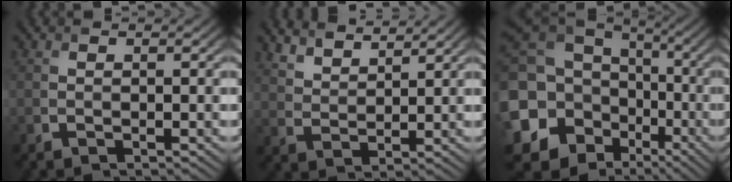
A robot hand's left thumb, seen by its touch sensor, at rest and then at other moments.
{"total": 5.9, "force": [5.1, 1.8, 2.3], "torque": [-0.061, -0.012, 0.119]}
{"total": 22.7, "force": [-3.6, 19.7, 10.8], "torque": [-0.295, -0.048, -0.071]}